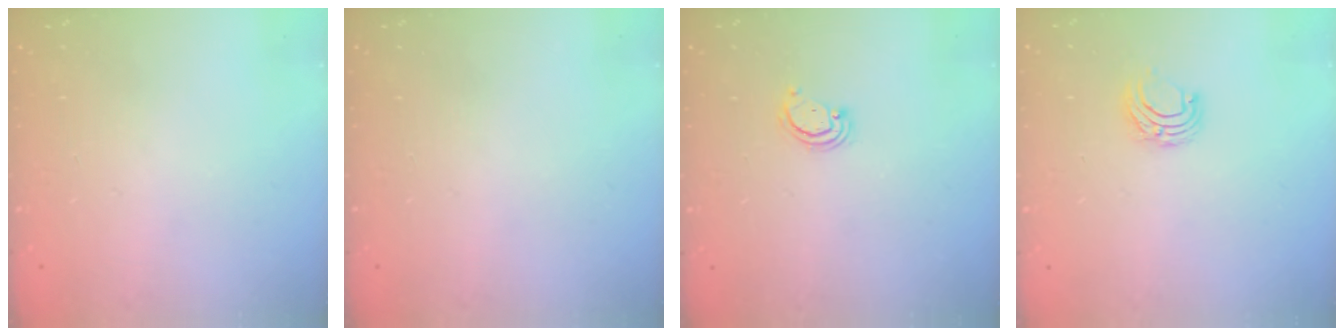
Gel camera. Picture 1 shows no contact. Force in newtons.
{"total": 0.0}
{"total": 2.6, "press": 2.6, "slide": 0.3}
{"total": 5.6, "press": 5.6, "slide": 0.6}